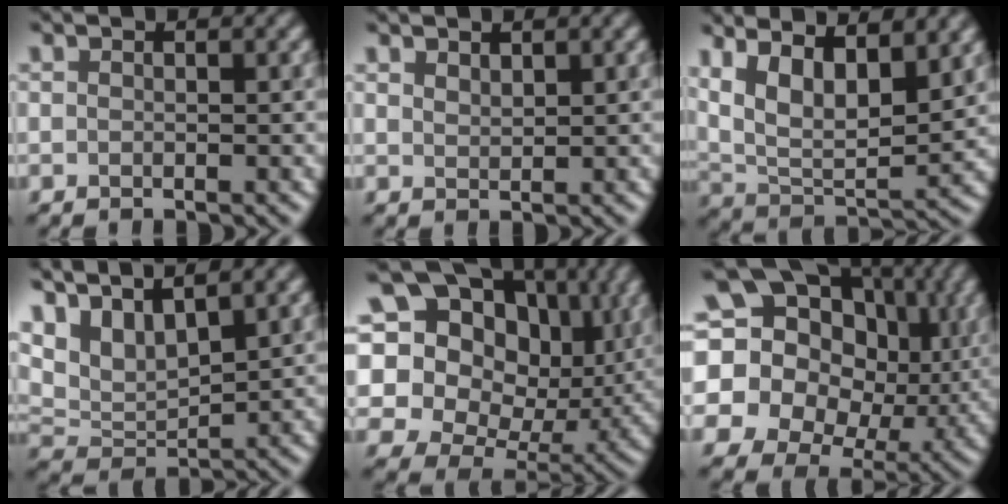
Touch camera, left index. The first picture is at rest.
{"total": 1.3, "force": [1.1, 0.4, 0.5], "torque": [-0.013, -0.001, 0.024]}
{"total": 13.1, "force": [6.3, 5.7, 10.0], "torque": [-0.186, 0.035, 0.098]}
{"total": 6.7, "force": [4.5, 2.5, 4.4], "torque": [-0.099, 0.009, 0.087]}
{"total": 18.7, "force": [7.1, 13.8, 10.4], "torque": [-0.253, 0.045, 0.125]}
{"total": 20.7, "force": [5.6, 17.1, 10.2], "torque": [-0.219, 0.021, 0.077]}